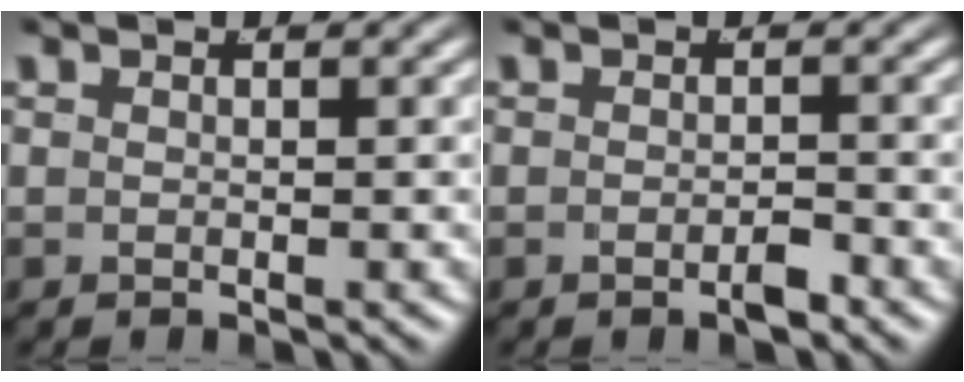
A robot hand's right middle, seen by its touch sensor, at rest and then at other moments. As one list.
[{"total": 1.2, "force": [-0.9, 0.1, 0.7], "torque": [-0.008, 0.002, -0.019]}]